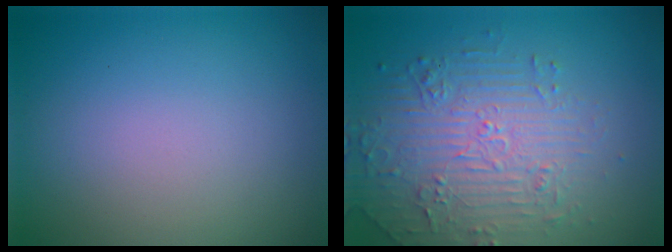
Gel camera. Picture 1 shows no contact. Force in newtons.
{"total": 4.6, "press": 4.0, "slide": 2.3}